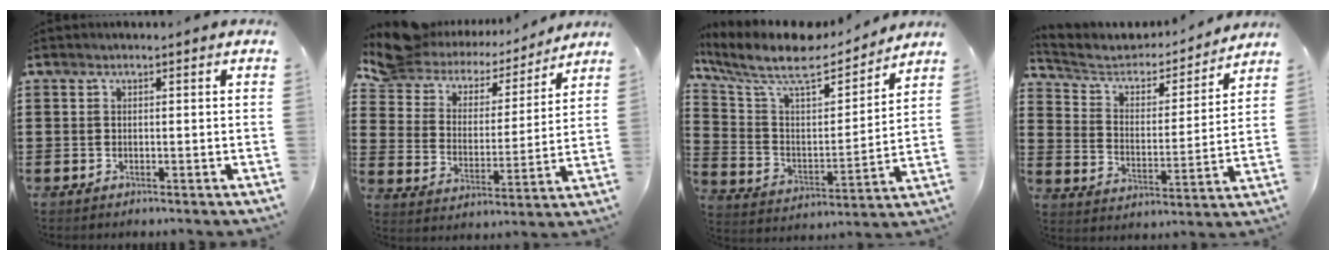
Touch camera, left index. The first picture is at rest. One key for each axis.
{"total": 7.2, "fx": 6.5, "fy": 2.6, "fz": 1.4, "tx": -0.068, "ty": -0.040, "tz": 0.113}
{"total": 11.1, "fx": 9.1, "fy": 2.7, "fz": 5.7, "tx": -0.149, "ty": -0.053, "tz": 0.155}
{"total": 5.2, "fx": 4.5, "fy": 2.1, "fz": 1.5, "tx": -0.057, "ty": -0.031, "tz": 0.072}